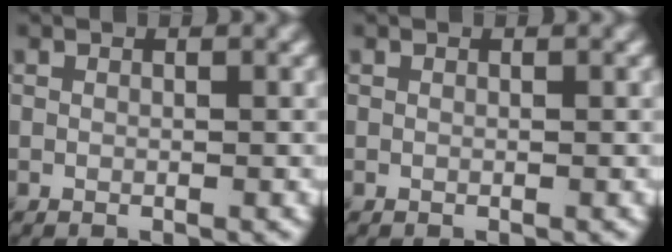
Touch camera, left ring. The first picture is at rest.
{"total": 0.0}